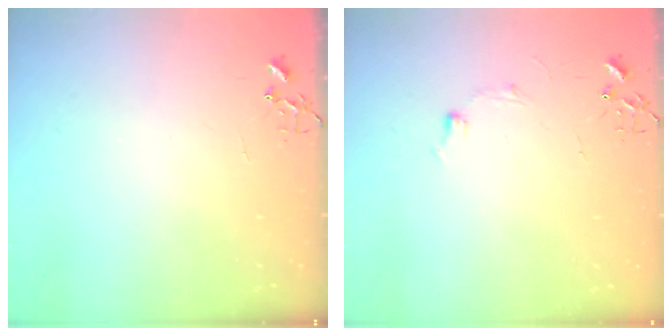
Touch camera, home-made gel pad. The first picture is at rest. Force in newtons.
{"total": 5.8, "press": 5.7, "slide": 0.7}